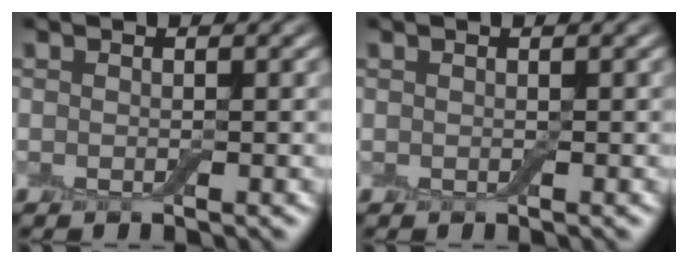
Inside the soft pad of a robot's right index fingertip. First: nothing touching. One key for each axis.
{"total": 0.0}